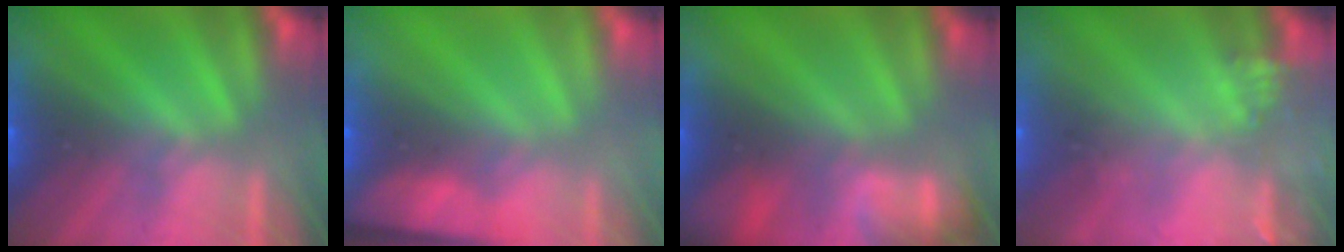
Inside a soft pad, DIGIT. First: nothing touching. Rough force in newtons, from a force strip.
{"total": 8.4}
{"total": 9.3}
{"total": 8.7}